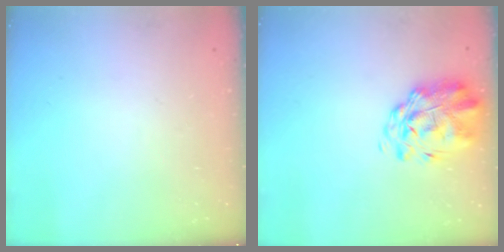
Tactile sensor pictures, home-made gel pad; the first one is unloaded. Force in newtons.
{"total": 3.2, "press": 2.6, "slide": 1.8}